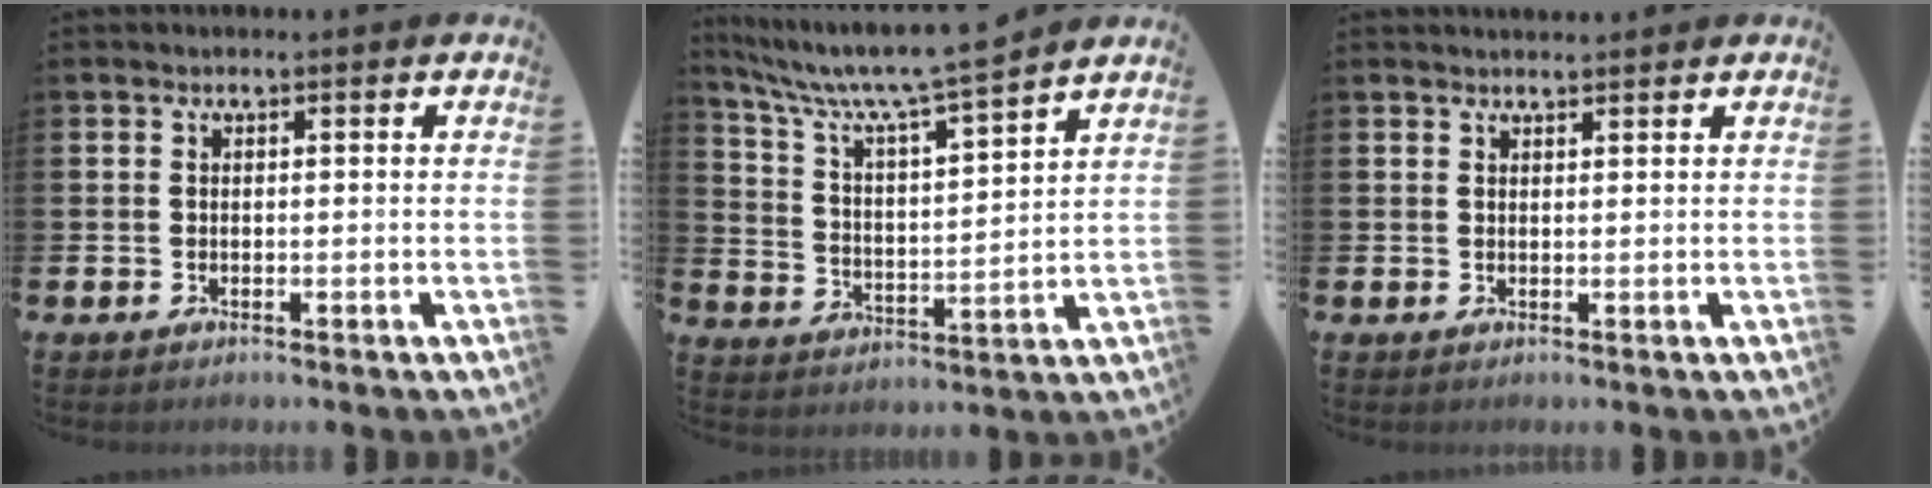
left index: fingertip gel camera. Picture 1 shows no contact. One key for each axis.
{"total": 8.9, "fx": 8.1, "fy": 0.1, "fz": 3.7, "tx": -0.097, "ty": -0.059, "tz": 0.134}
{"total": 1.2, "fx": 1.2, "fy": 0.0, "fz": 0.2, "tx": 0.007, "ty": -0.006, "tz": 0.019}